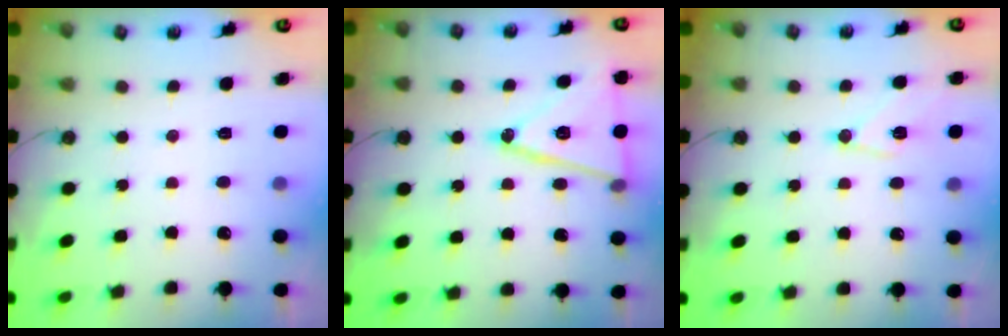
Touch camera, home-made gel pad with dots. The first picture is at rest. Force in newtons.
{"total": 17.6, "press": 17.3, "slide": 3.5}
{"total": 10.4, "press": 10.4, "slide": 1.1}